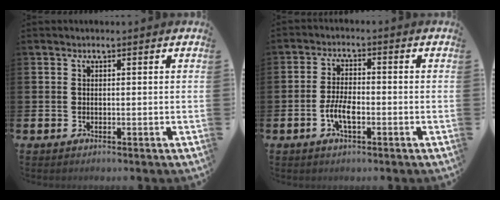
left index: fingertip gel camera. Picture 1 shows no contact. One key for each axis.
{"total": 4.1, "fx": -1.3, "fy": 1.7, "fz": 3.5, "tx": -0.075, "ty": 0.002, "tz": -0.027}